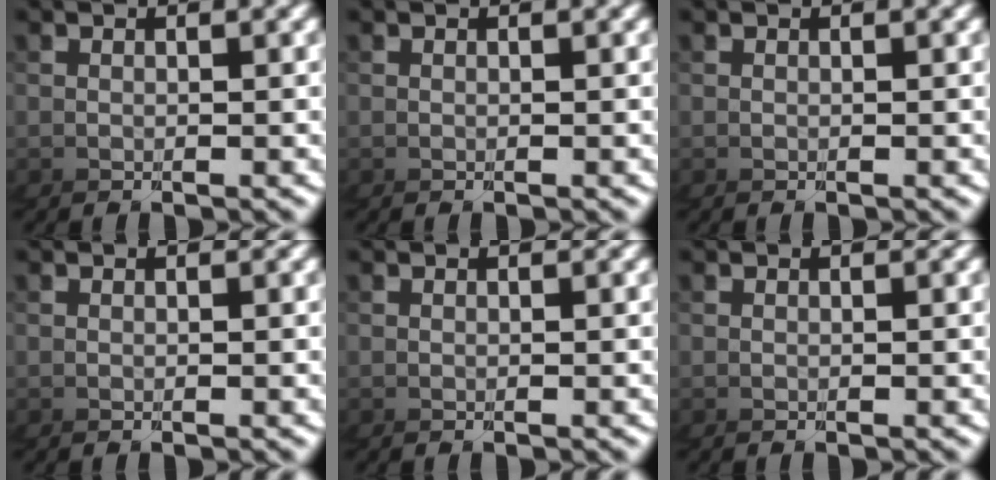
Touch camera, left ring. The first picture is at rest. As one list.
[{"total": 0.0}, {"total": 0.0}, {"total": 0.0}, {"total": 0.0}, {"total": 0.0}]